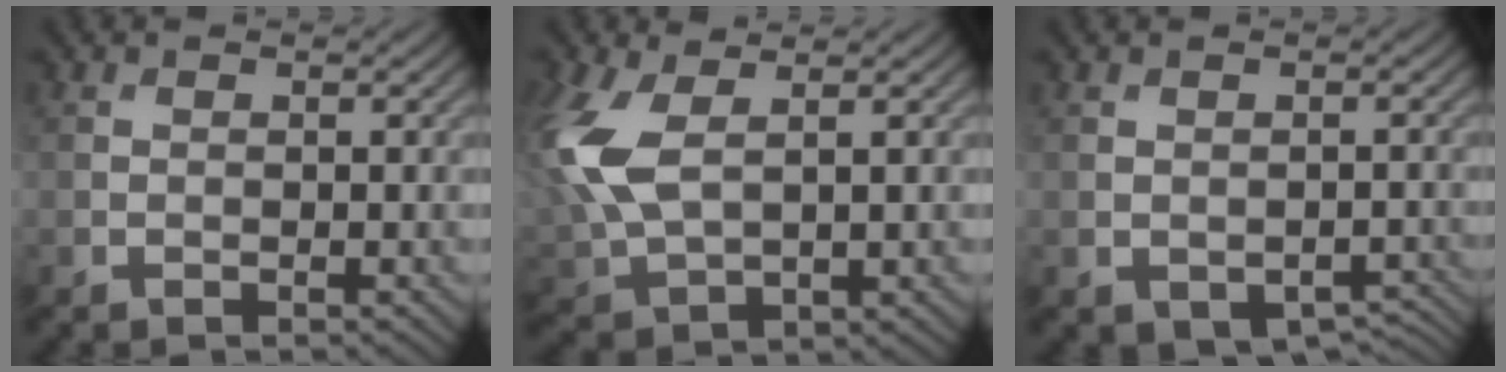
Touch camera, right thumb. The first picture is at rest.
{"total": 10.3, "force": [2.3, 5.8, 8.3], "torque": [-0.242, 0.001, 0.046]}
{"total": 3.2, "force": [-1.7, 1.9, 2.0], "torque": [-0.030, -0.015, -0.012]}